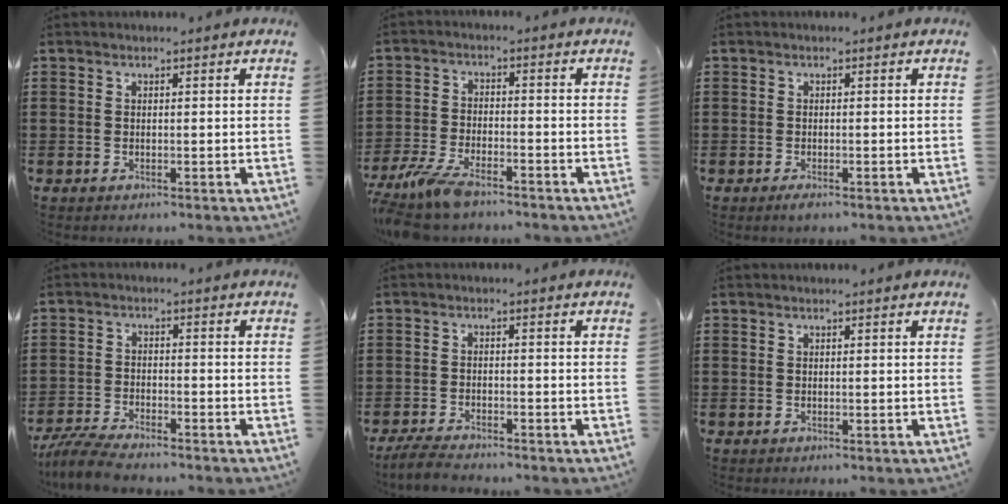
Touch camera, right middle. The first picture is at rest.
{"total": 6.2, "force": [-5.0, 1.7, 3.3], "torque": [-0.085, -0.005, -0.099]}
{"total": 0.9, "force": [-0.5, 0.1, 0.8], "torque": [-0.014, -0.004, -0.008]}
{"total": 5.3, "force": [-5.1, 0.5, 1.6], "torque": [-0.045, -0.007, -0.102]}
{"total": 3.7, "force": [-3.6, 0.4, 1.0], "torque": [-0.033, -0.005, -0.075]}
{"total": 0.0}